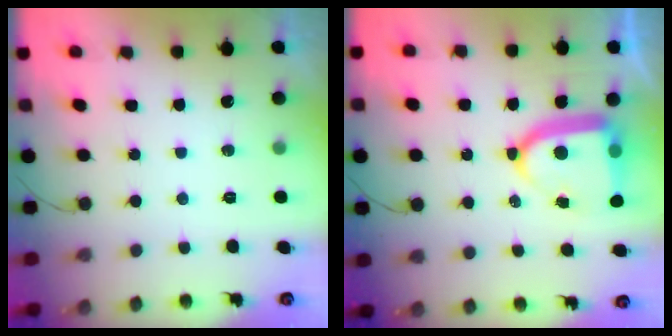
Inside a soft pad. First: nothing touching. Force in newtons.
{"total": 14.3, "press": 14.2, "slide": 1.7}